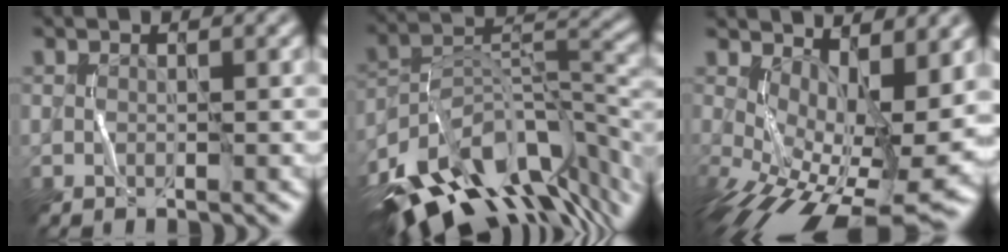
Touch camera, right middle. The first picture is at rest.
{"total": 13.9, "force": [-8.4, 6.9, 8.6], "torque": [-0.161, 0.010, -0.146]}
{"total": 14.1, "force": [-0.5, 6.7, 12.4], "torque": [-0.191, -0.042, 0.022]}